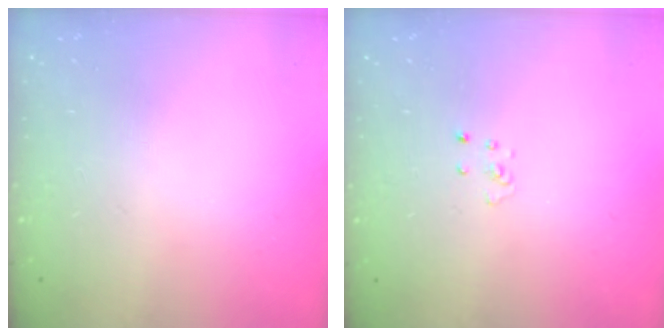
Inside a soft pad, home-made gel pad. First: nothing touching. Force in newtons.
{"total": 2.3, "press": 2.3, "slide": 0.2}